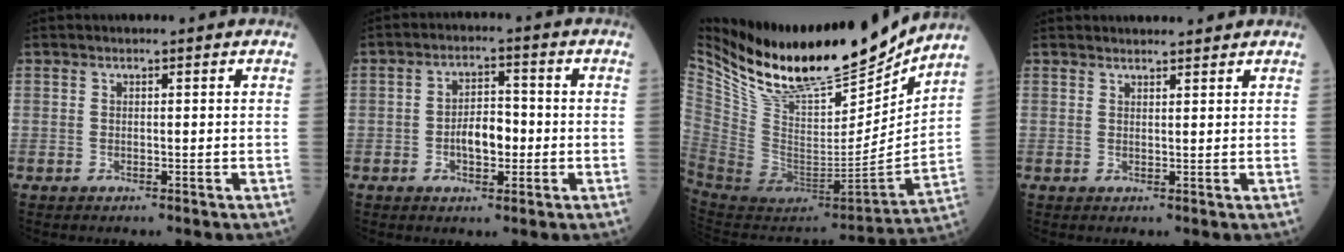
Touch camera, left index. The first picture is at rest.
{"total": 5.1, "force": [-1.4, 2.5, 4.2], "torque": [-0.077, 0.007, -0.026]}
{"total": 24.9, "force": [21.3, 5.5, 11.5], "torque": [-0.217, -0.042, 0.364]}
{"total": 3.3, "force": [3.2, 0.7, 0.6], "torque": [-0.009, 0.013, 0.041]}